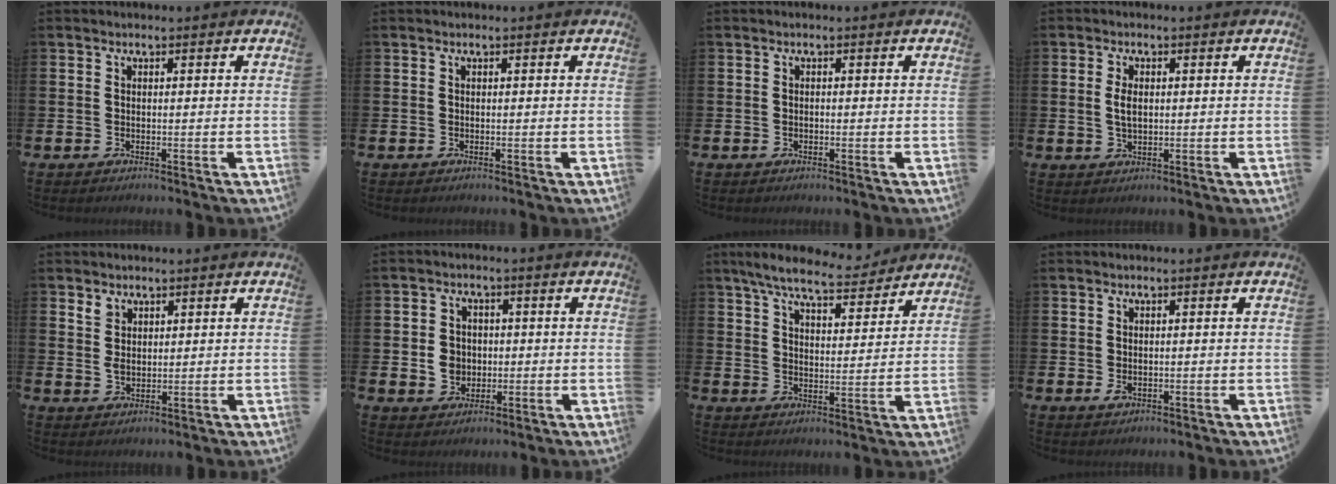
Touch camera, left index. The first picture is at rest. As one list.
[{"total": 0.0}, {"total": 0.0}, {"total": 2.7, "force": [0.6, 1.4, 2.2], "torque": [-0.030, 0.000, 0.006]}, {"total": 2.5, "force": [1.7, 1.7, 0.9], "torque": [-0.009, 0.001, 0.029]}, {"total": 4.0, "force": [0.0, 3.7, 1.4], "torque": [-0.015, 0.002, -0.007]}, {"total": 7.9, "force": [7.2, 1.5, 2.7], "torque": [-0.070, -0.037, 0.127]}, {"total": 1.3, "force": [0.0, 0.8, 1.0], "torque": [-0.011, 0.000, -0.003]}]